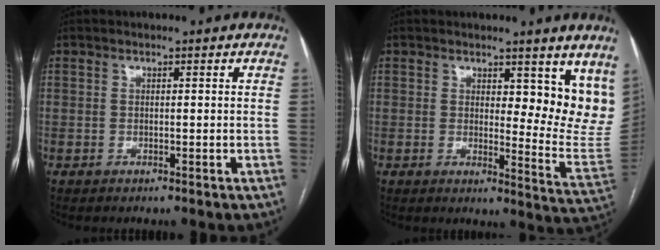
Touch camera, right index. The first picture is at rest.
{"total": 10.7, "force": [7.4, 3.7, 6.8], "torque": [-0.063, -0.036, 0.076]}